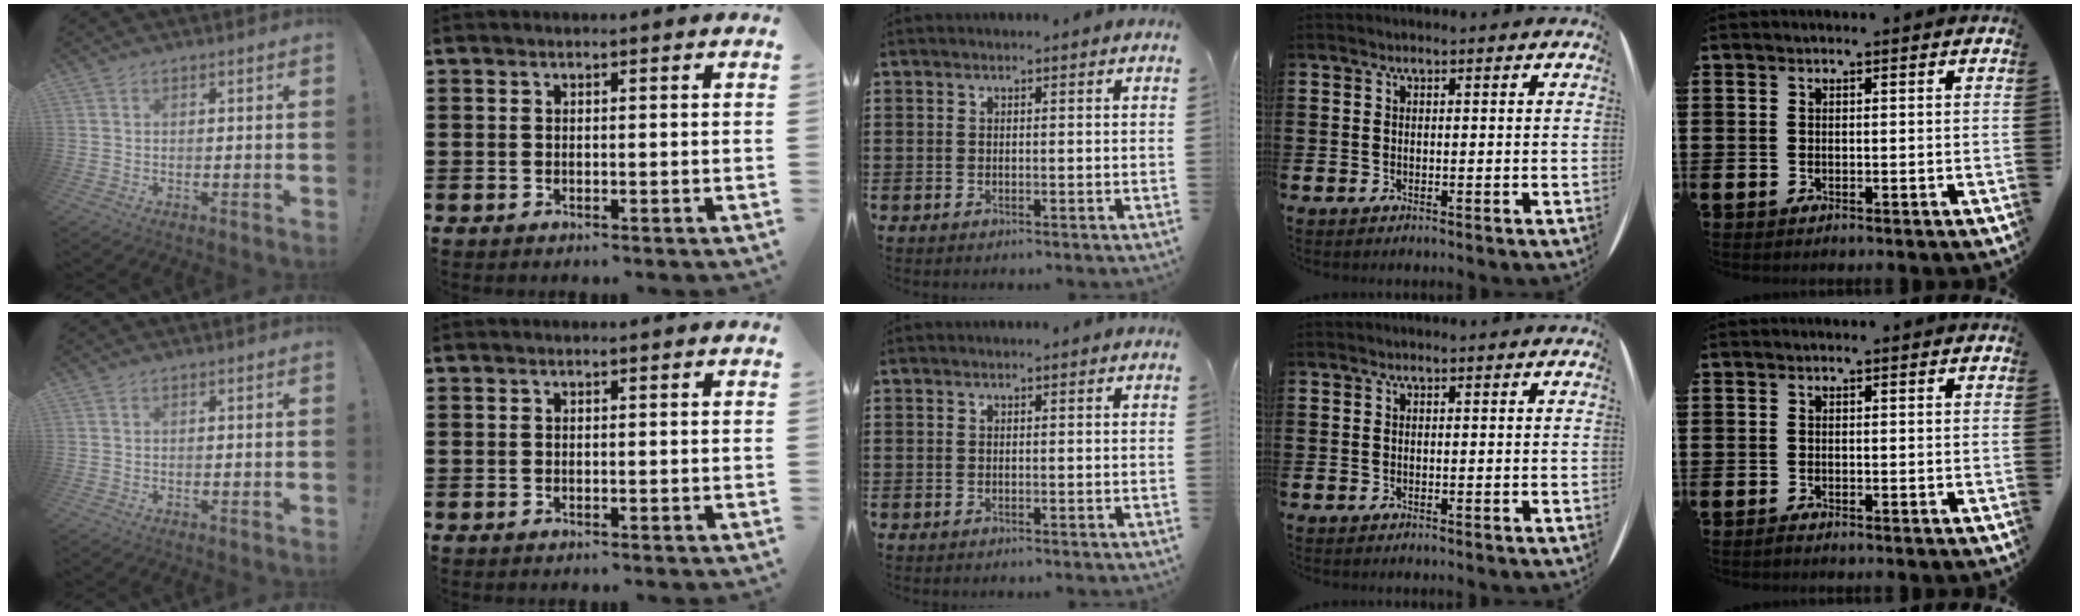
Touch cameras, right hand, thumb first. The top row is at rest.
{}